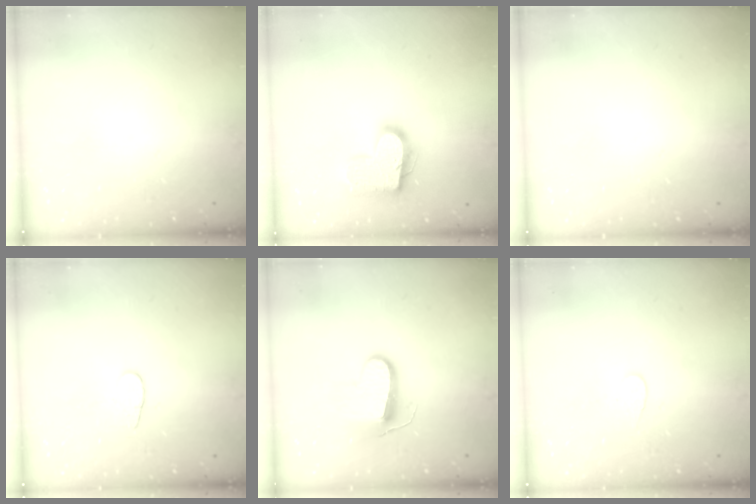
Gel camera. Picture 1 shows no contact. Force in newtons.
{"total": 16.4, "press": 16.4, "slide": 1.0}
{"total": 0.0}
{"total": 4.5, "press": 4.4, "slide": 0.5}
{"total": 10.2, "press": 10.2, "slide": 0.3}
{"total": 3.8, "press": 3.8, "slide": 0.4}